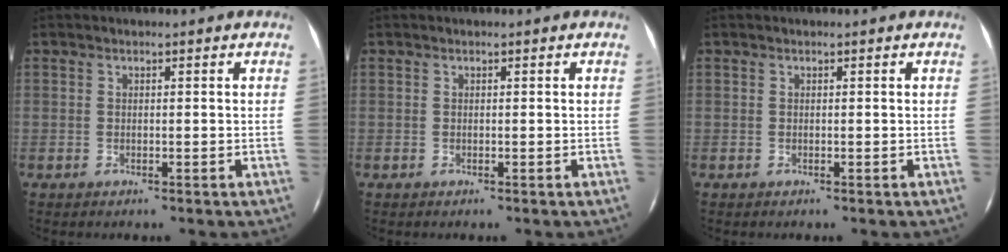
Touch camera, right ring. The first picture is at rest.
{"total": 0.0}
{"total": 0.0}